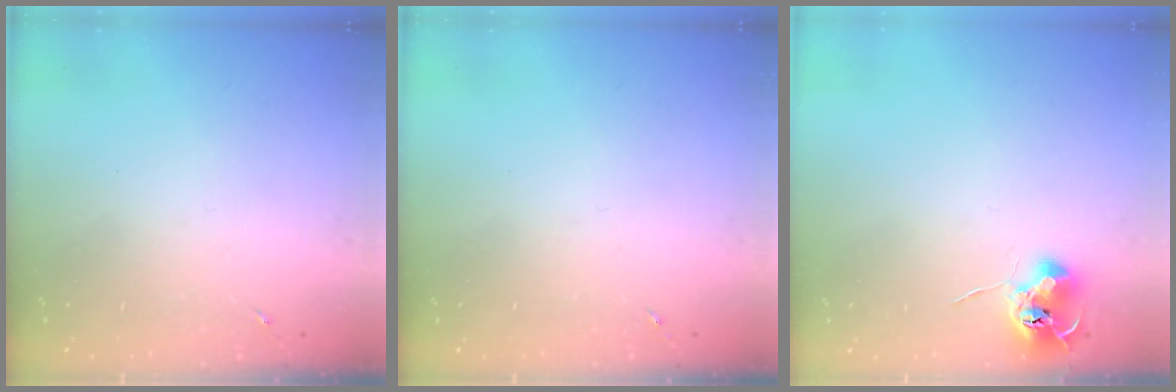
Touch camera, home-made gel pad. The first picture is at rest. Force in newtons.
{"total": 0.0}
{"total": 7.8, "press": 7.8, "slide": 0.8}